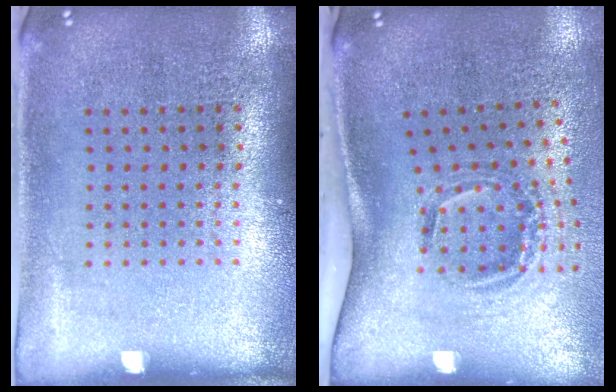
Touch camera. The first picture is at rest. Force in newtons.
{"total": 2.1, "press": 1.2, "slide": 1.7}